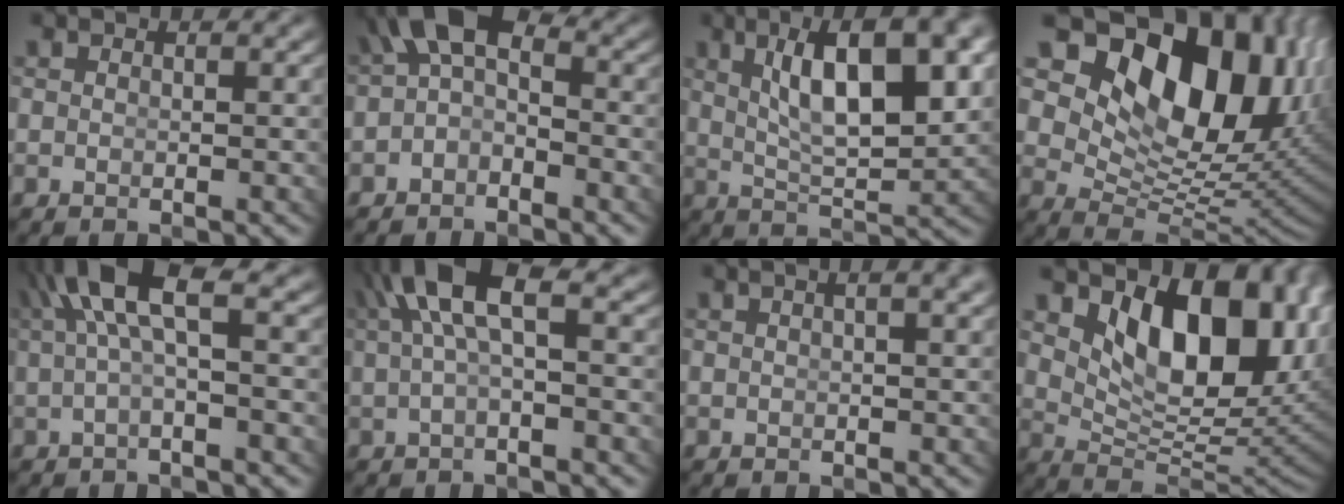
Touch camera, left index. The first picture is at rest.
{"total": 4.6, "force": [0.6, 3.0, 3.4], "torque": [-0.055, -0.015, 0.008]}
{"total": 8.3, "force": [2.5, 2.2, 7.6], "torque": [-0.111, 0.000, 0.050]}
{"total": 21.4, "force": [6.6, 13.5, 15.3], "torque": [-0.252, 0.003, 0.099]}
{"total": 4.7, "force": [1.4, 1.2, 4.3], "torque": [-0.082, 0.007, 0.021]}
{"total": 5.2, "force": [1.5, 1.8, 4.6], "torque": [-0.089, 0.007, 0.024]}
{"total": 2.4, "force": [0.9, 0.1, 2.2], "torque": [-0.015, 0.017, 0.009]}
{"total": 13.8, "force": [3.9, 7.5, 10.9], "torque": [-0.158, -0.015, 0.069]}